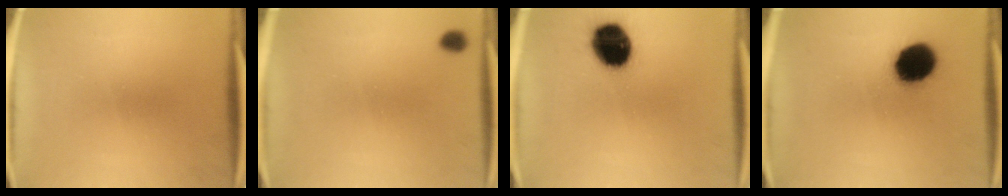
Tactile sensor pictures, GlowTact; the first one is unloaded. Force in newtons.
{"total": 2.9}
{"total": 15.7}
{"total": 13.9}